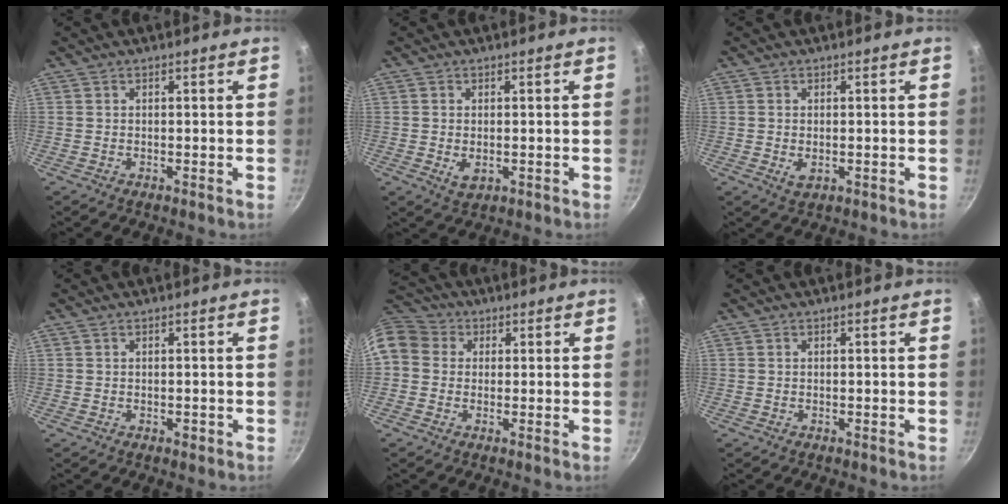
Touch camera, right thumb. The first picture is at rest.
{"total": 3.0, "force": [-0.5, 1.9, 2.3], "torque": [-0.039, -0.007, -0.005]}
{"total": 2.3, "force": [-0.3, 1.4, 1.8], "torque": [-0.031, -0.005, -0.004]}
{"total": 1.1, "force": [-0.2, 0.7, 0.8], "torque": [-0.008, 0.002, -0.004]}
{"total": 13.0, "force": [2.1, 11.2, 6.4], "torque": [-0.138, 0.041, 0.022]}
{"total": 0.0}